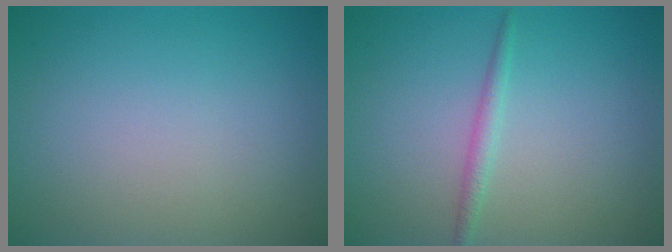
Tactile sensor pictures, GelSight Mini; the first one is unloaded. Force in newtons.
{"total": 1.3, "press": 1.3, "slide": 0.1}